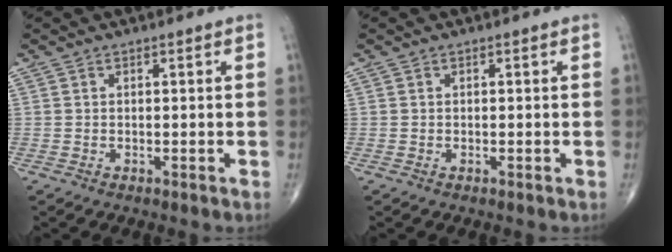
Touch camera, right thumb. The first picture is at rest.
{"total": 0.0}